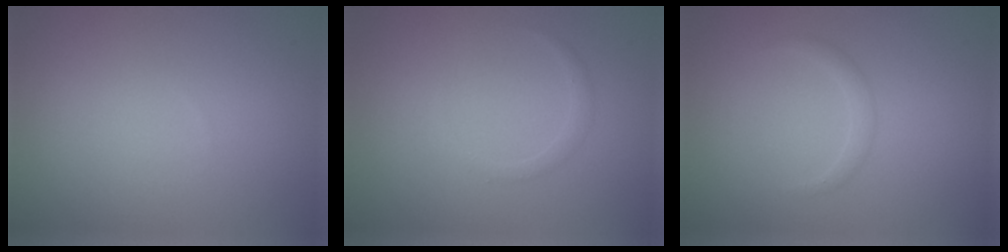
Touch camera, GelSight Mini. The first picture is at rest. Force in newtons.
{"total": 0.8, "press": 0.8, "slide": 0.2}
{"total": 1.0, "press": 1.0, "slide": 0.1}